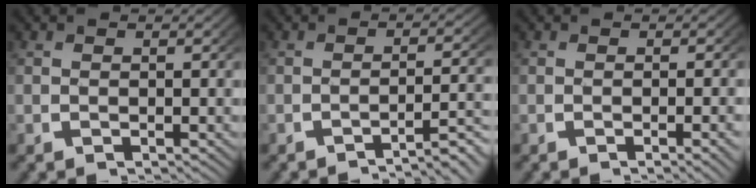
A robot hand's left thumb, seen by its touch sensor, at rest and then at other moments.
{"total": 4.5, "force": [-3.5, 0.8, 2.7], "torque": [-0.033, -0.003, -0.050]}
{"total": 1.6, "force": [-0.8, 0.0, 1.4], "torque": [-0.021, 0.005, -0.014]}